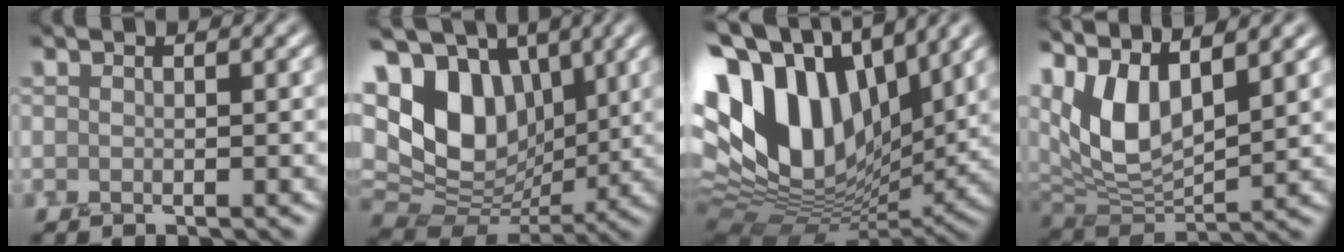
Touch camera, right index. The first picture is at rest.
{"total": 11.9, "force": [3.7, 8.3, 7.8], "torque": [-0.157, 0.004, 0.064]}
{"total": 17.0, "force": [5.8, 10.2, 12.3], "torque": [-0.261, 0.026, 0.104]}
{"total": 9.0, "force": [3.7, 4.2, 7.0], "torque": [-0.157, 0.005, 0.068]}